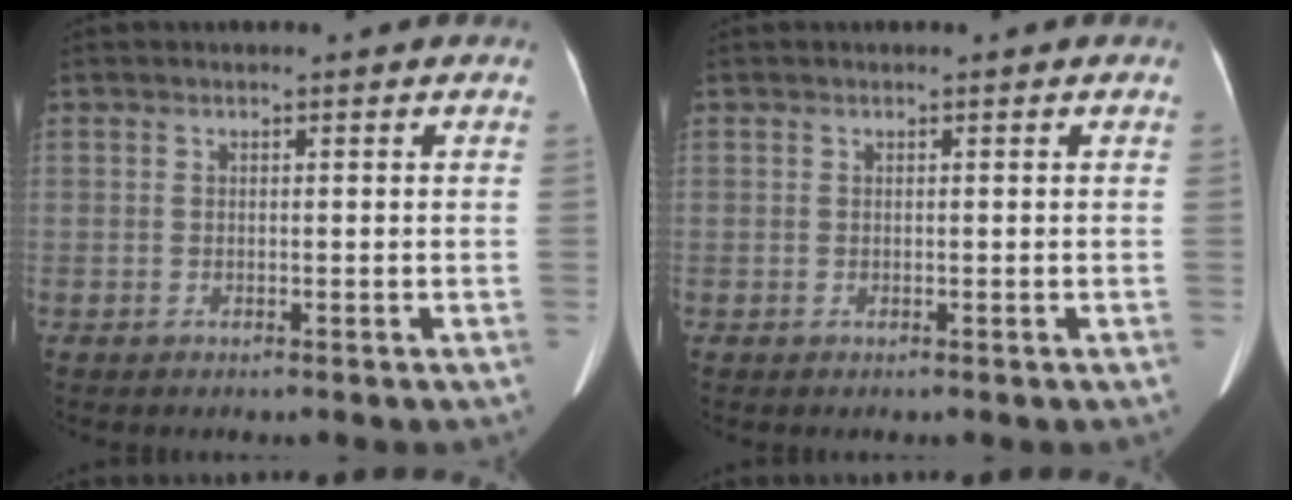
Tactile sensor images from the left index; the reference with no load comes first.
{"total": 0.0}